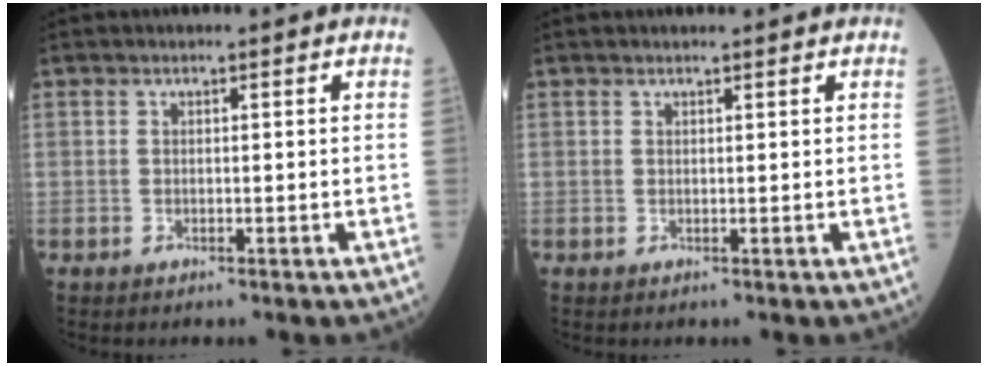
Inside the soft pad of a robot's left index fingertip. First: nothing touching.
{"total": 1.5, "force": [1.4, 0.4, 0.2], "torque": [-0.006, 0.010, 0.017]}